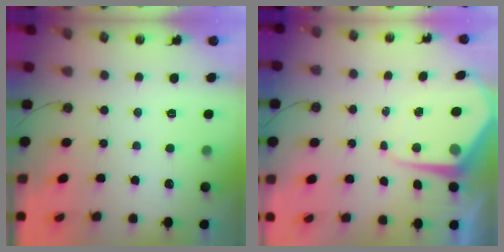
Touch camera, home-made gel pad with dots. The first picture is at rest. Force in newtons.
{"total": 6.4, "press": 6.4, "slide": 0.4}